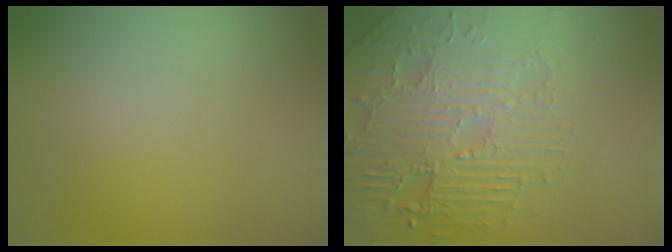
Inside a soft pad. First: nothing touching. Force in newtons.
{"total": 6.3, "press": 5.4, "slide": 3.3}